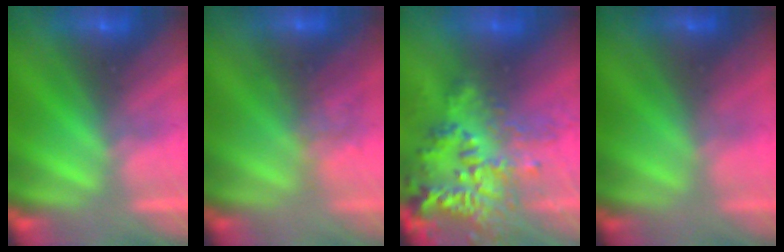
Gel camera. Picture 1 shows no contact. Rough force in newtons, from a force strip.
{"total": 2.8}
{"total": 7.6}
{"total": 1.4}